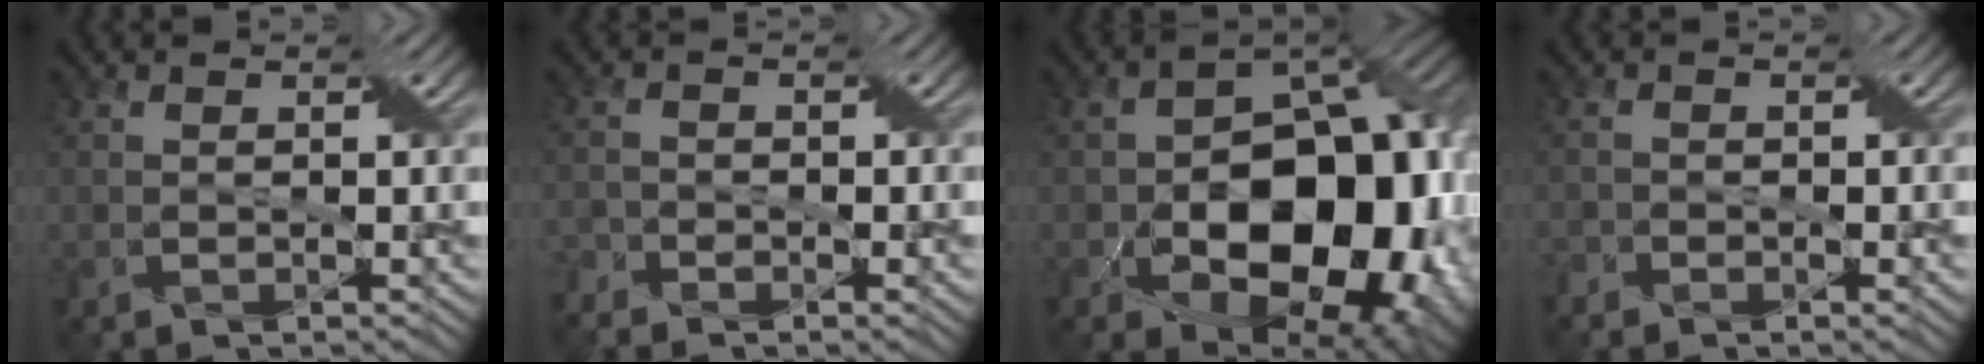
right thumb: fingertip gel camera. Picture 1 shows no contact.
{"total": 3.8, "force": [-3.0, 1.6, 1.8], "torque": [-0.036, -0.008, -0.062]}
{"total": 18.9, "force": [-4.7, 12.6, 13.3], "torque": [-0.153, -0.024, -0.059]}
{"total": 2.6, "force": [-1.9, 1.2, 1.3], "torque": [-0.023, -0.005, -0.038]}